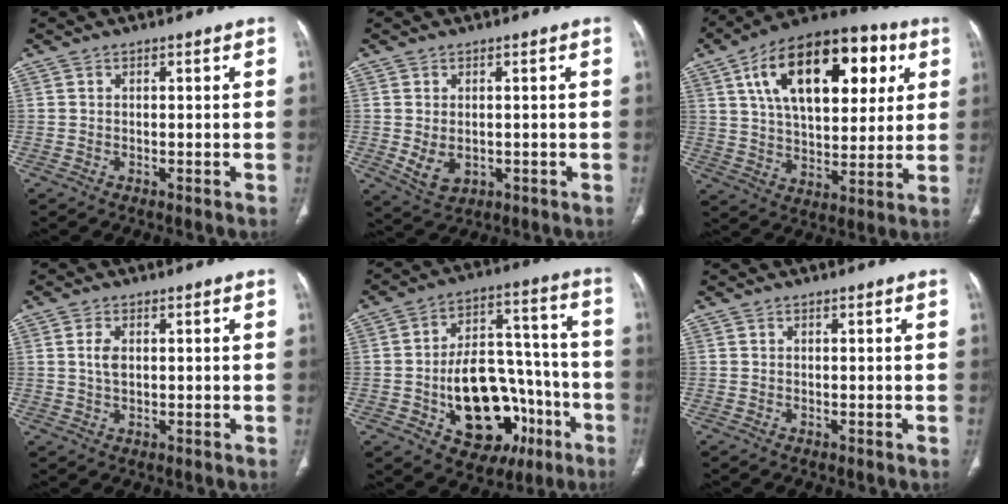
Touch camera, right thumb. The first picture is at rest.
{"total": 4.6, "force": [-0.4, 3.2, 3.2], "torque": [-0.051, -0.005, 0.011]}
{"total": 25.0, "force": [8.9, 13.3, 19.2], "torque": [-0.278, 0.003, 0.139]}
{"total": 3.0, "force": [0.6, 1.7, 2.4], "torque": [-0.051, -0.001, 0.013]}
{"total": 21.7, "force": [-7.3, 13.7, 15.2], "torque": [-0.188, 0.055, -0.090]}
{"total": 0.0}